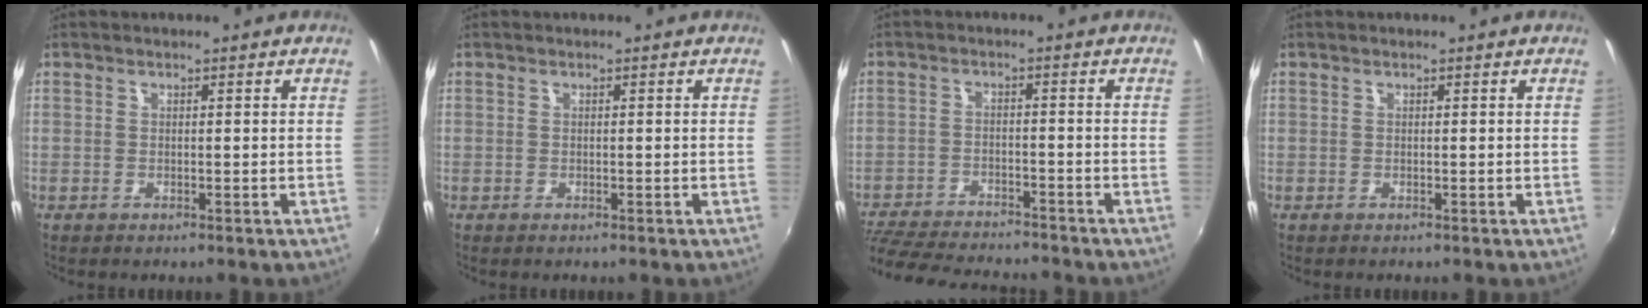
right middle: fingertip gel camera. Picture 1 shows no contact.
{"total": 0.0}
{"total": 15.7, "force": [-14.0, 3.2, 6.3], "torque": [-0.145, -0.021, -0.220]}
{"total": 0.0}